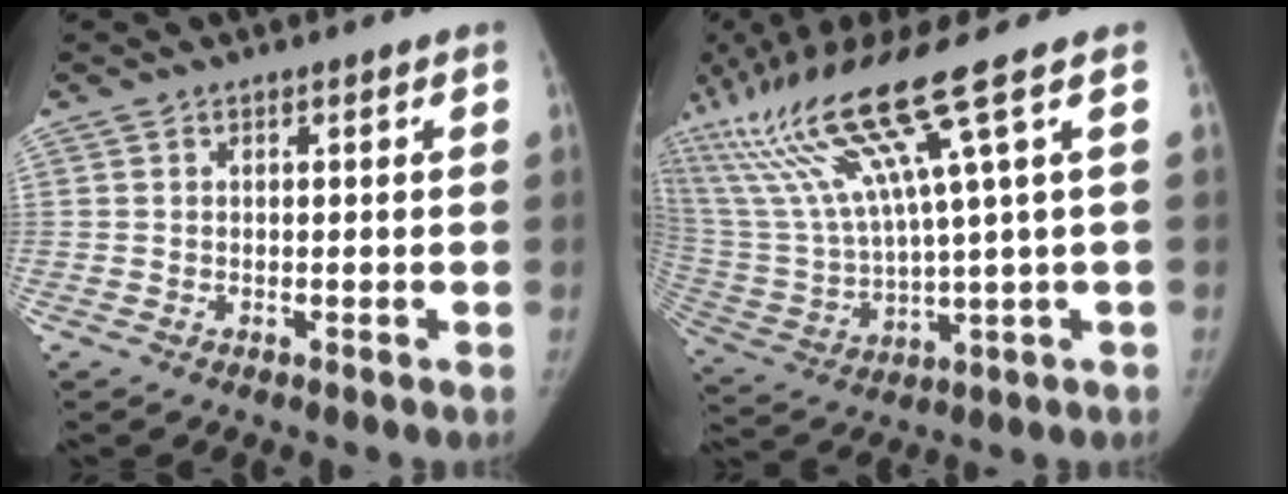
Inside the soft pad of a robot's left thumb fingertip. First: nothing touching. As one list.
[{"total": 19.4, "force": [9.9, 0.5, 16.7], "torque": [-0.336, -0.024, 0.190]}]